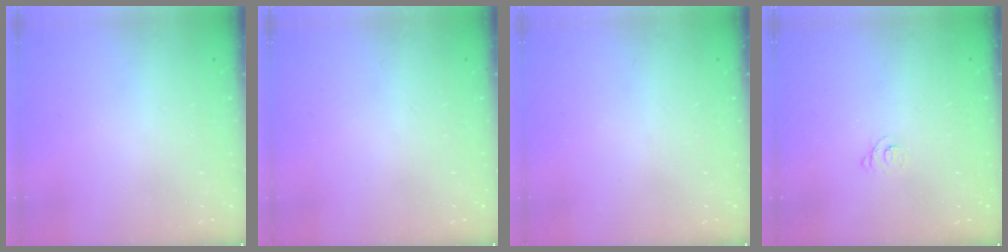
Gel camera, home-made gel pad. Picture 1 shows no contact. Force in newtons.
{"total": 0.0}
{"total": 0.0}
{"total": 2.4, "press": 2.4, "slide": 0.3}